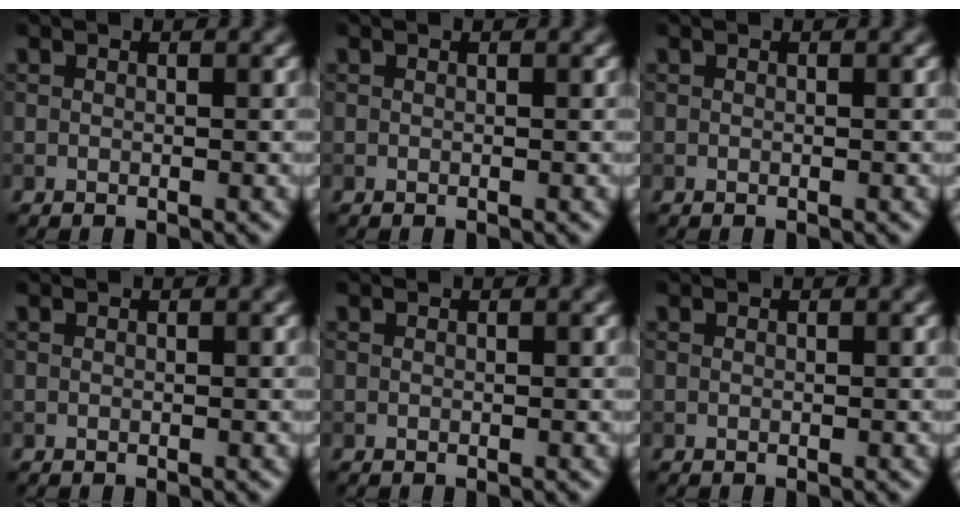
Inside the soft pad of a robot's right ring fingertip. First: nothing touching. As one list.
[{"total": 0.0}, {"total": 0.0}, {"total": 0.0}, {"total": 0.0}, {"total": 0.0}]